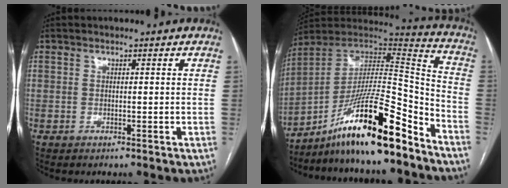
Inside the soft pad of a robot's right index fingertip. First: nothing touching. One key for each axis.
{"total": 20.0, "fx": -13.8, "fy": 1.9, "fz": 14.4, "tx": -0.250, "ty": 0.014, "tz": -0.234}